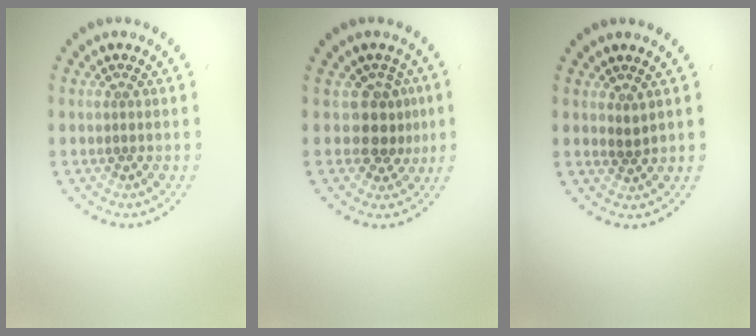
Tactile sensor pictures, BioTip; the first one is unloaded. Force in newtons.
{"total": 2.9, "press": 2.2, "slide": 1.9}
{"total": 0.8, "press": 0.7, "slide": 0.4}